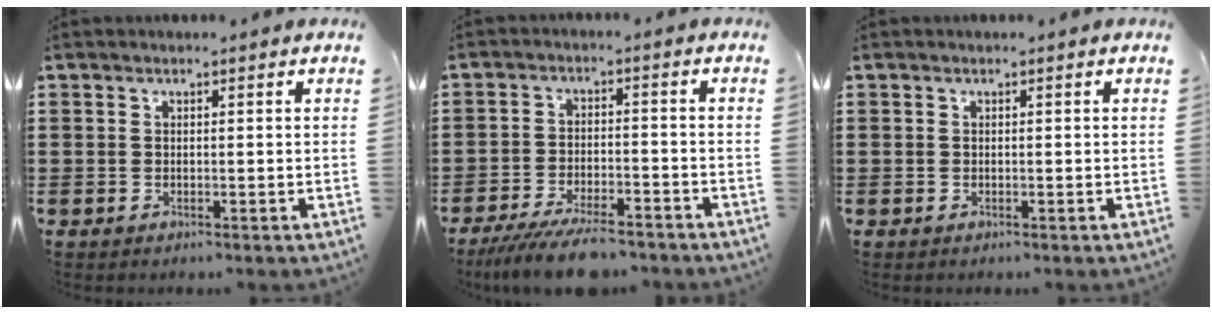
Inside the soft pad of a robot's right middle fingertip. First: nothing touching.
{"total": 7.0, "force": [-6.2, 1.0, 3.3], "torque": [-0.066, -0.003, -0.115]}
{"total": 0.0}